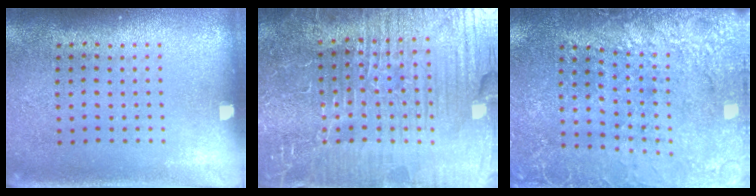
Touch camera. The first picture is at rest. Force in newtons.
{"total": 6.2, "press": 5.8, "slide": 2.3}
{"total": 2.8, "press": 2.8, "slide": 0.1}